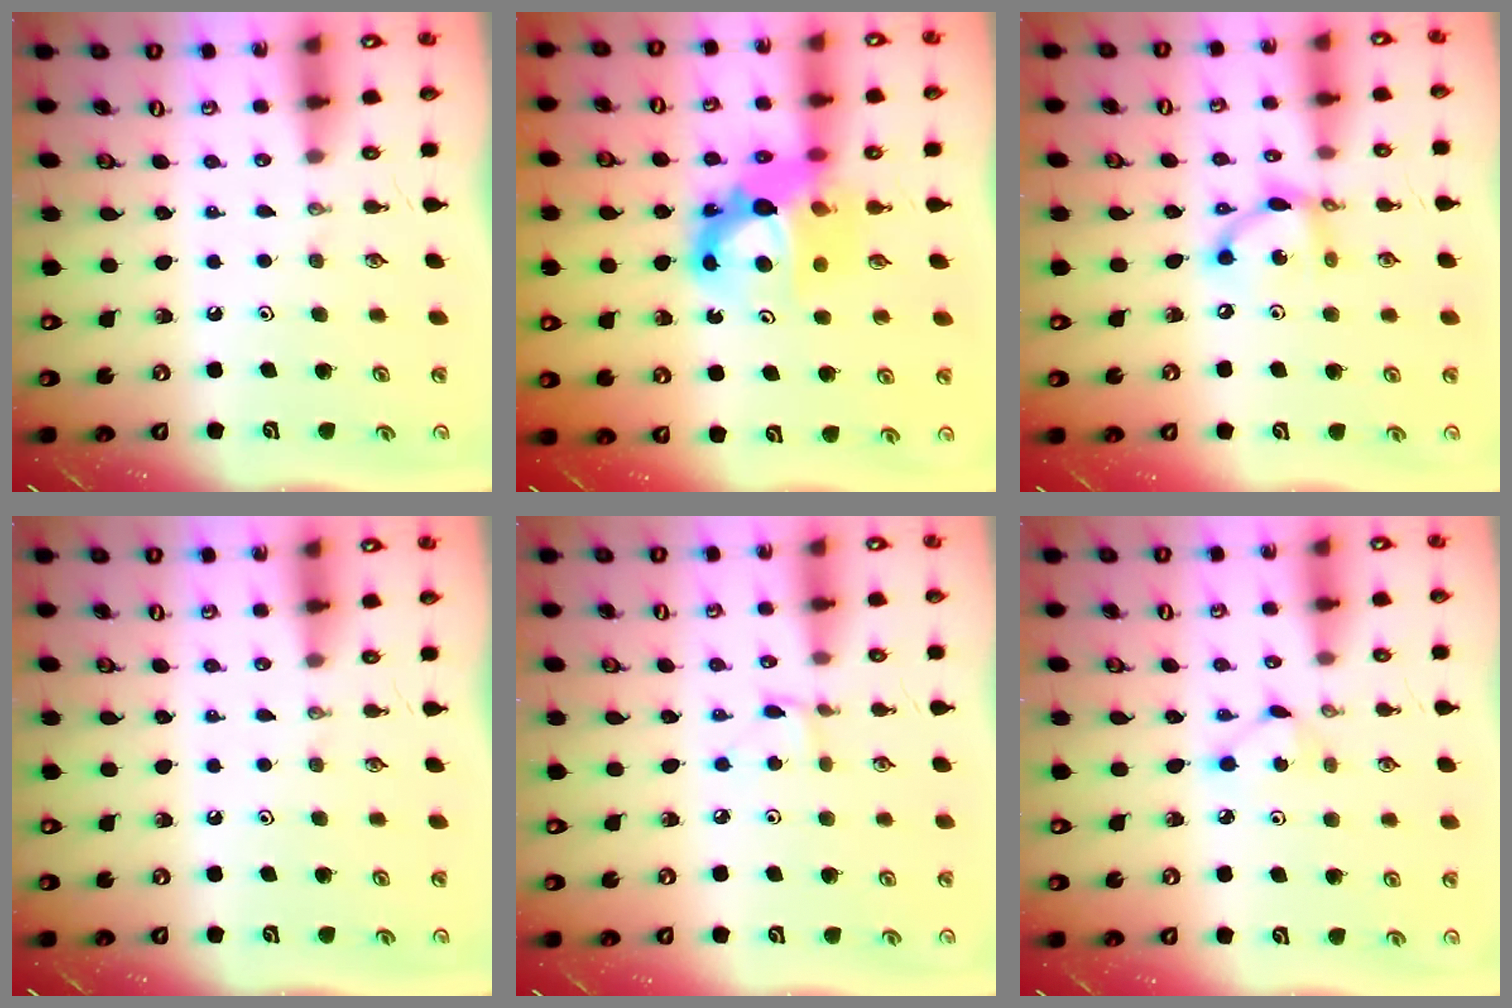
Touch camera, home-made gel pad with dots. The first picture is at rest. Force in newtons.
{"total": 13.6, "press": 13.5, "slide": 1.6}
{"total": 11.0, "press": 10.9, "slide": 0.9}
{"total": 0.0}
{"total": 1.7, "press": 1.7, "slide": 0.0}
{"total": 3.8, "press": 3.8, "slide": 0.2}